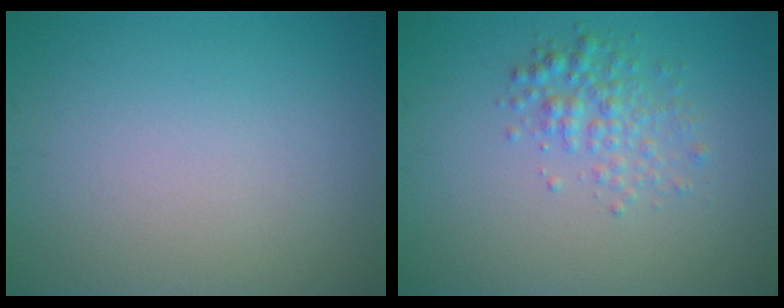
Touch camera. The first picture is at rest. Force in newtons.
{"total": 2.5, "press": 2.5, "slide": 0.1}